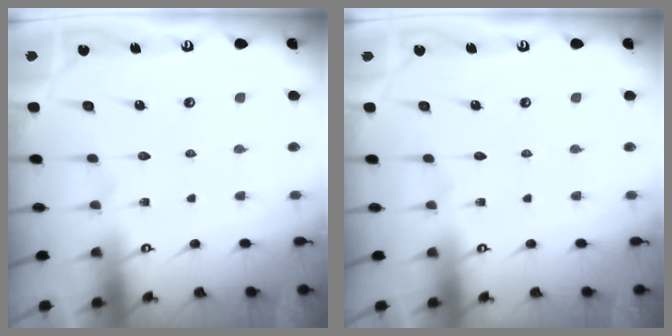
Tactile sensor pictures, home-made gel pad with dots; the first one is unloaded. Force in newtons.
{"total": 0.0}